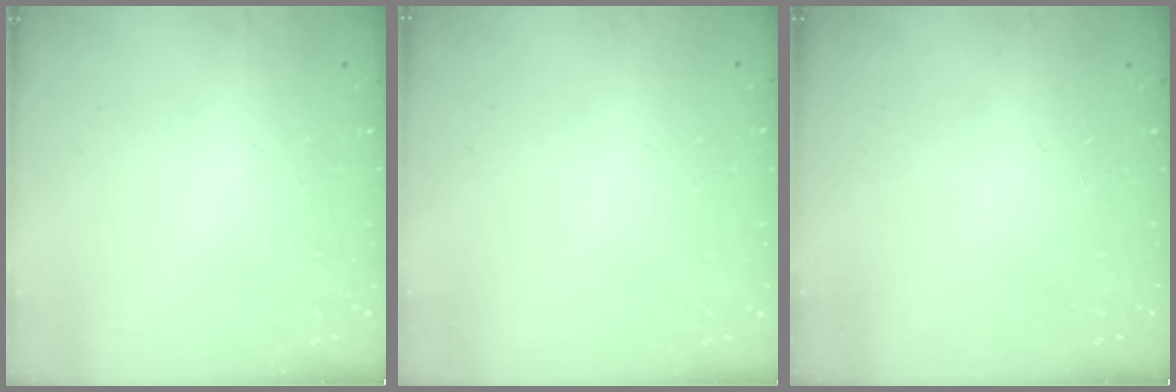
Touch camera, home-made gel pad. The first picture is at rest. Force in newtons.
{"total": 0.0}
{"total": 0.0}